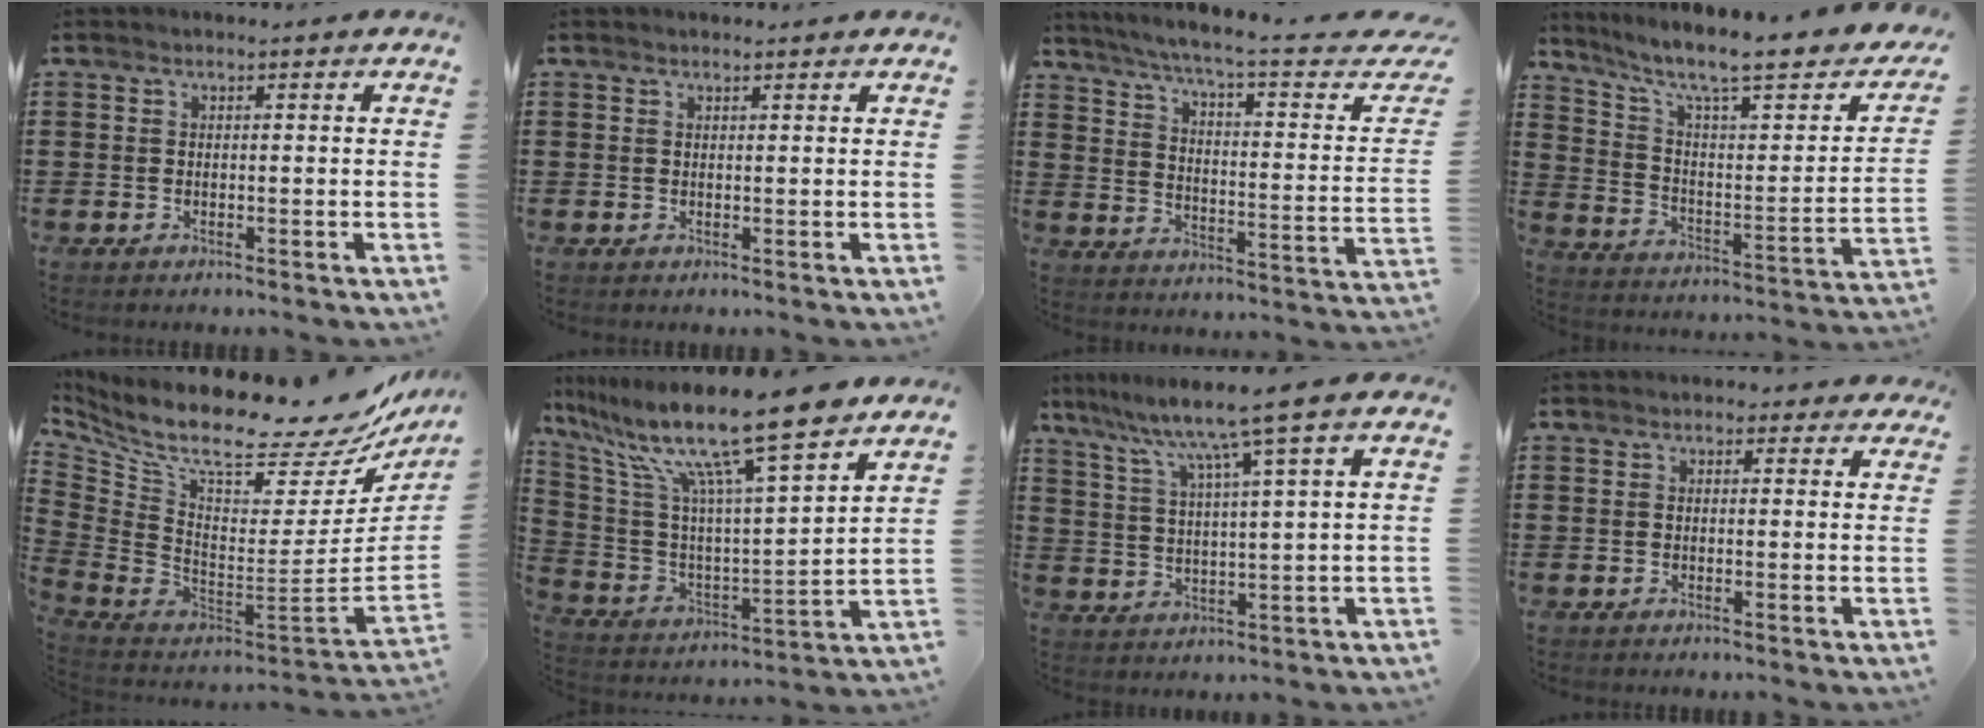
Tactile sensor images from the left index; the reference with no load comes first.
{"total": 0.6, "force": [0.6, 0.1, 0.2], "torque": [-0.005, 0.000, 0.012]}
{"total": 6.3, "force": [4.4, 0.0, 4.5], "torque": [-0.095, -0.037, 0.066]}
{"total": 8.7, "force": [6.3, 1.3, 5.8], "torque": [-0.121, -0.045, 0.097]}
{"total": 12.9, "force": [10.5, 1.3, 7.4], "torque": [-0.166, -0.096, 0.173]}
{"total": 15.3, "force": [11.8, 0.8, 9.7], "torque": [-0.216, -0.078, 0.194]}
{"total": 7.7, "force": [5.5, -1.1, 5.3], "torque": [-0.123, -0.030, 0.086]}
{"total": 1.5, "force": [0.9, 1.1, 0.6], "torque": [-0.009, 0.006, 0.013]}